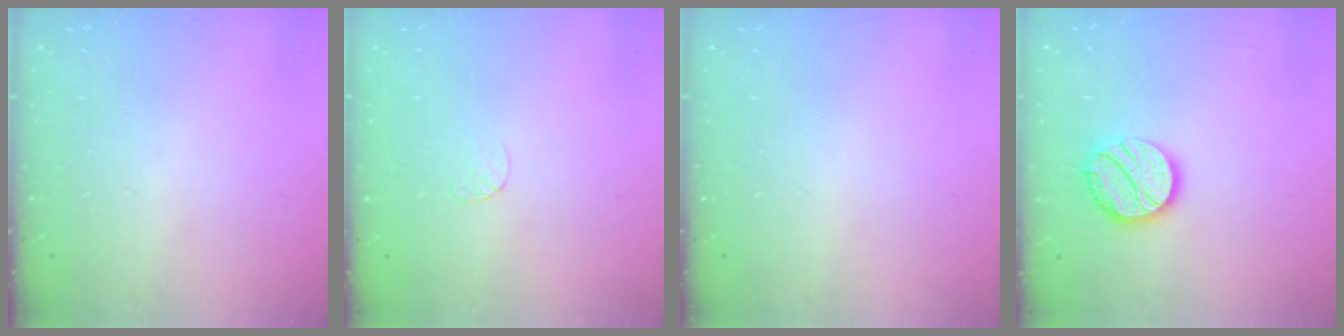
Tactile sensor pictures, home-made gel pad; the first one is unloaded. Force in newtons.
{"total": 3.7, "press": 3.7, "slide": 0.4}
{"total": 0.0}
{"total": 12.3, "press": 12.3, "slide": 0.8}